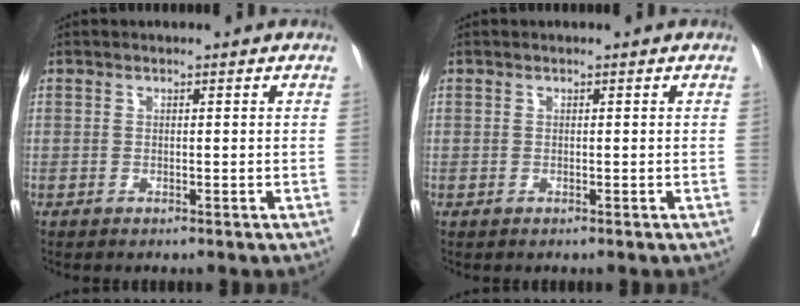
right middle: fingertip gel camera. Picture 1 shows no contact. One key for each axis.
{"total": 0.0}